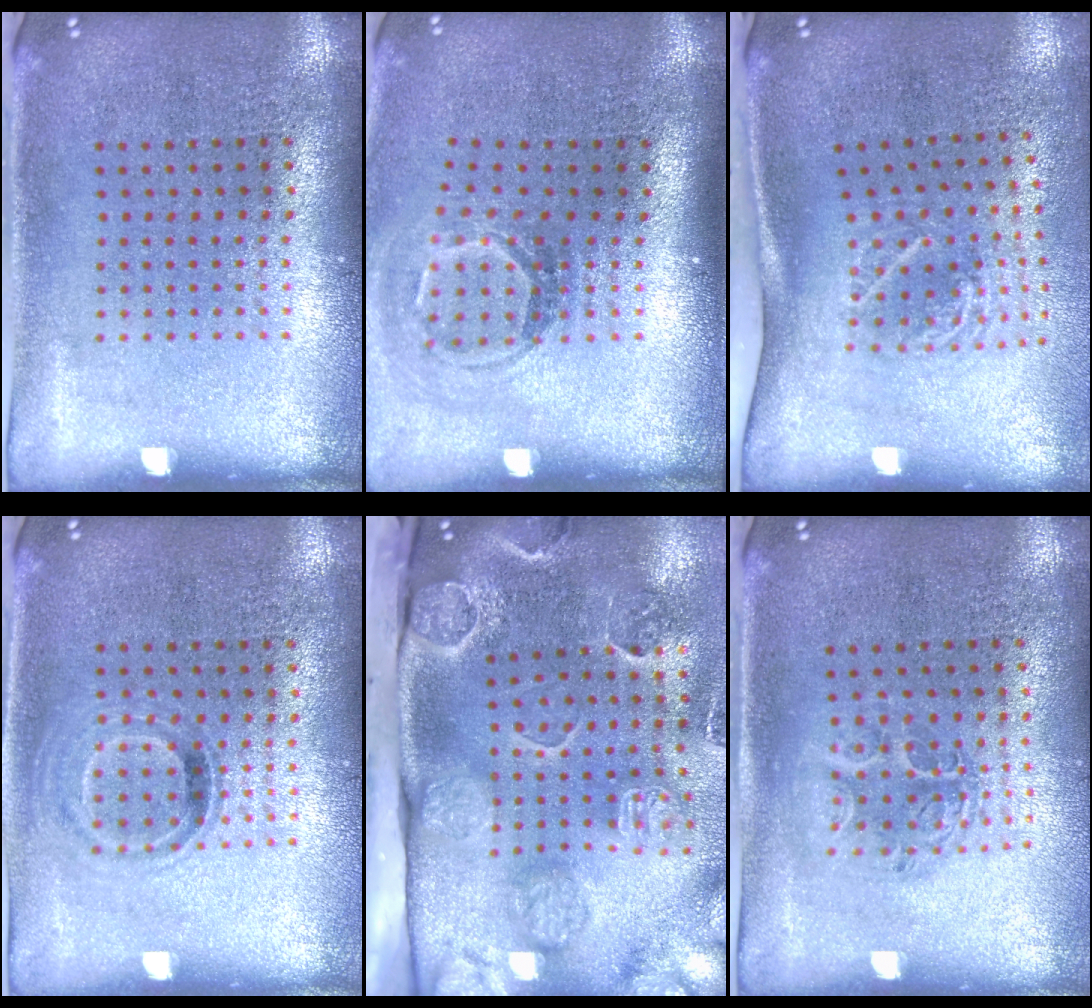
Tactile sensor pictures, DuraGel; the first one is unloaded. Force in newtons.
{"total": 1.8, "press": 1.2, "slide": 1.3}
{"total": 2.0, "press": 1.3, "slide": 1.5}
{"total": 1.0, "press": 0.8, "slide": 0.5}
{"total": 3.9, "press": 3.3, "slide": 2.1}
{"total": 1.2, "press": 1.2, "slide": 0.4}